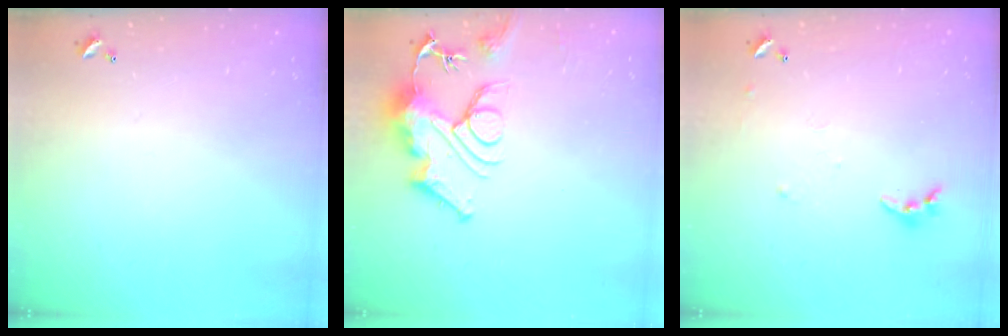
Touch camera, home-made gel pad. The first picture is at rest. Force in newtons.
{"total": 11.9, "press": 11.8, "slide": 1.6}
{"total": 5.7, "press": 5.6, "slide": 0.6}